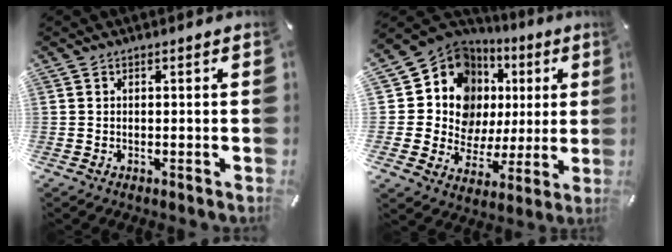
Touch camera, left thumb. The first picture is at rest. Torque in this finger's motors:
{"motor_torque": [0.76, 0.71, 0.56, 0.30, 0.07]}